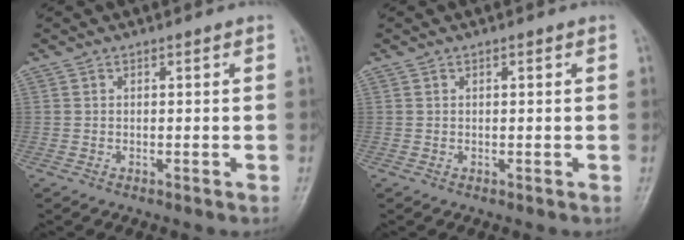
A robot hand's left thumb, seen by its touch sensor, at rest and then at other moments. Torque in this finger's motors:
{"motor_torque": [-0.11, -0.05, -0.19, -0.17, 0.04]}